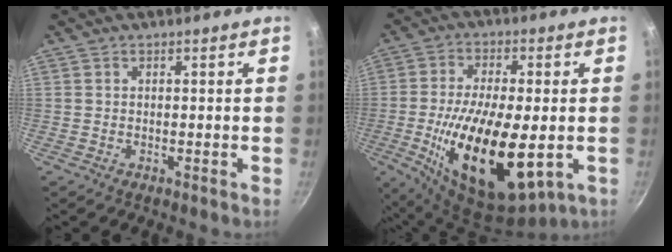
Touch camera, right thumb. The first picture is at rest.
{"total": 20.1, "force": [-3.7, 8.6, 17.7], "torque": [-0.320, -0.002, -0.056]}